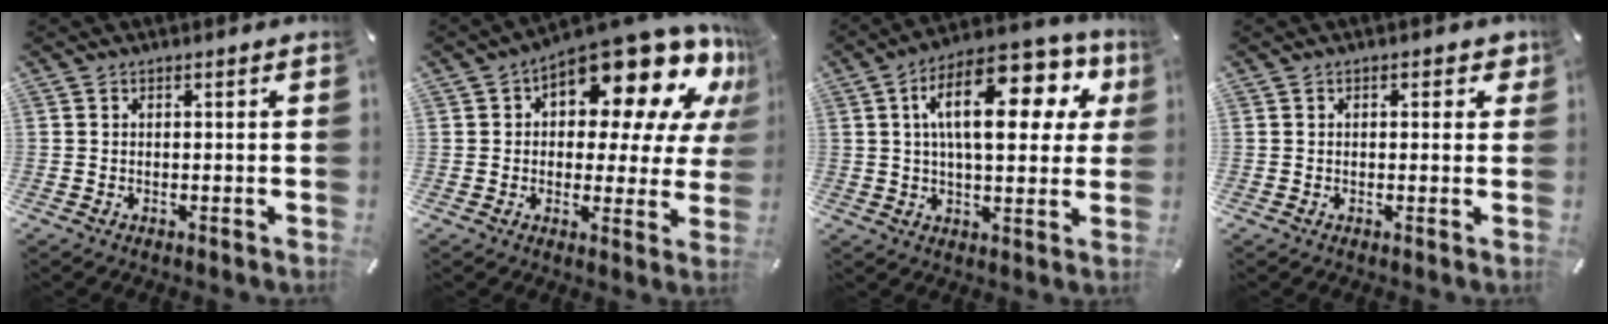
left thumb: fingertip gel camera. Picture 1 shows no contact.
{"total": 19.0, "force": [11.8, 8.4, 12.3], "torque": [-0.165, -0.098, 0.197]}
{"total": 20.4, "force": [7.2, 9.3, 16.7], "torque": [-0.265, -0.023, 0.111]}
{"total": 1.9, "force": [0.4, 1.2, 1.5], "torque": [-0.007, -0.001, -0.001]}